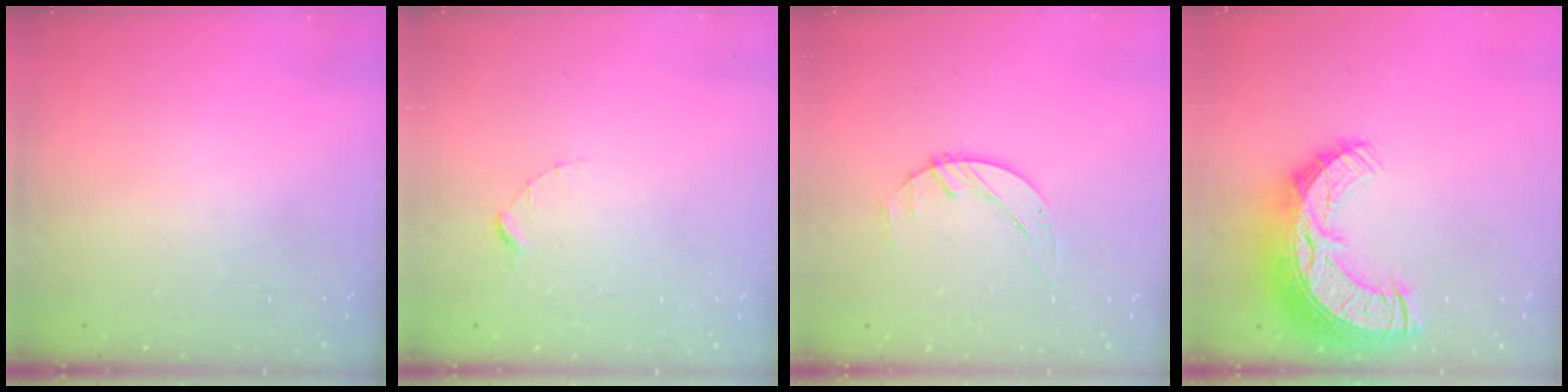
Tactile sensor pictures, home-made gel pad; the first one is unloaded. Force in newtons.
{"total": 1.5, "press": 1.5, "slide": 0.2}
{"total": 1.4, "press": 1.4, "slide": 0.2}
{"total": 19.3, "press": 19.2, "slide": 1.4}